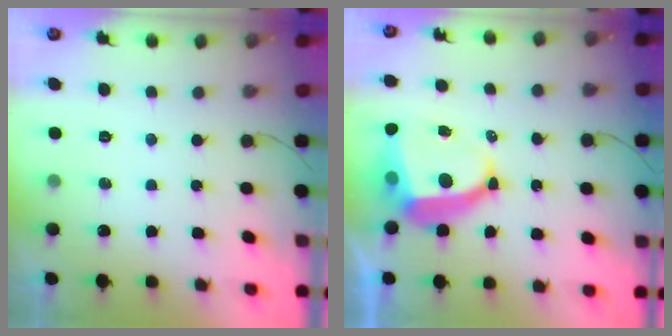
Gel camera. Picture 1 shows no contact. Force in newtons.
{"total": 9.4, "press": 9.3, "slide": 0.9}